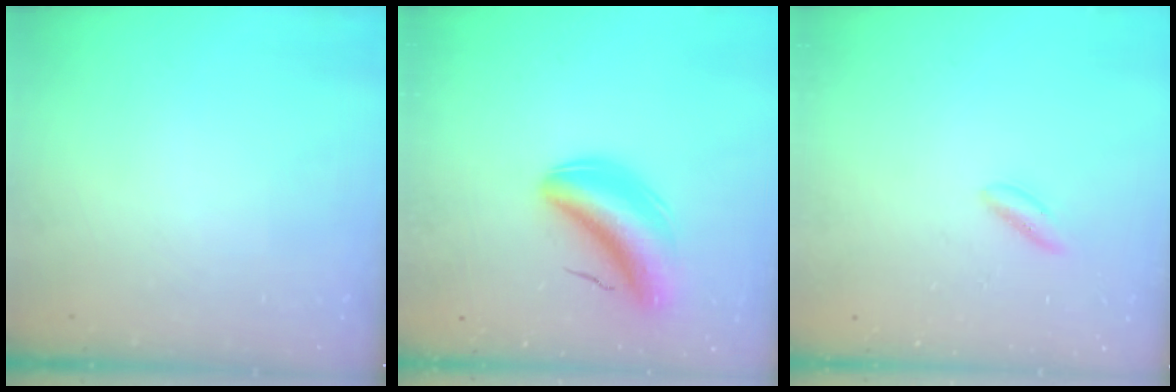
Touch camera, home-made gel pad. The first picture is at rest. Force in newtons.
{"total": 5.9, "press": 5.5, "slide": 2.2}
{"total": 2.3, "press": 2.2, "slide": 0.9}